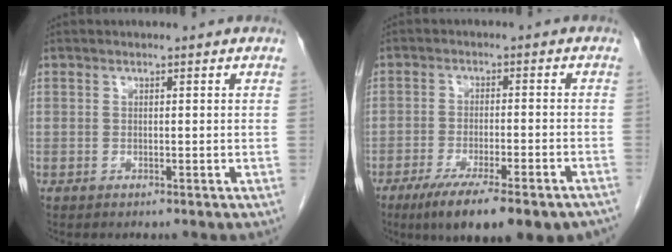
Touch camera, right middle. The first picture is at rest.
{"total": 16.2, "force": [-12.2, 2.7, 10.4], "torque": [-0.117, -0.019, -0.177]}